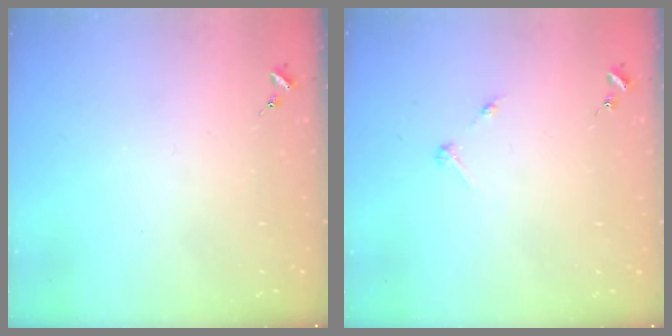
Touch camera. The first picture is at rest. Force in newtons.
{"total": 2.7, "press": 2.7, "slide": 0.3}